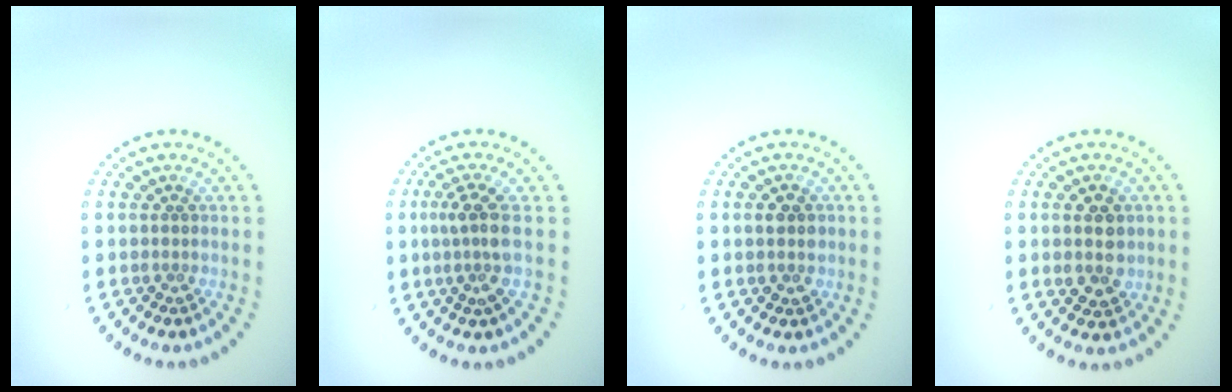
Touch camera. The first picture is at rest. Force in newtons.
{"total": 2.6, "press": 2.0, "slide": 1.8}
{"total": 1.2, "press": 1.2, "slide": 0.1}
{"total": 2.8, "press": 2.8, "slide": 0.4}